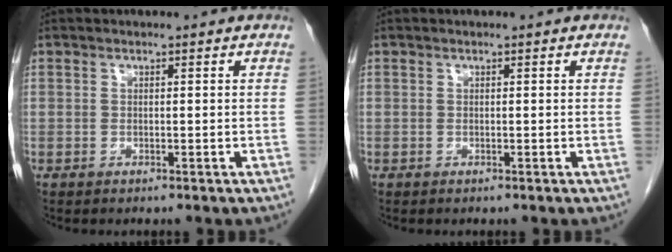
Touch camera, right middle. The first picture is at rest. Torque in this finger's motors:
{"motor_torque": [0.37, 0.13, -0.02, 0.00]}